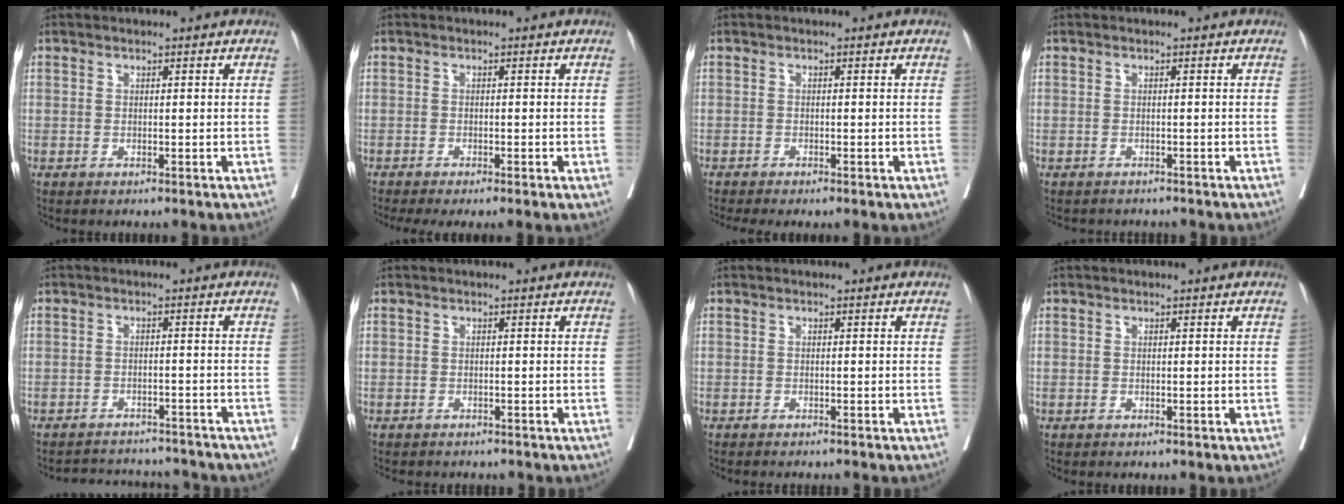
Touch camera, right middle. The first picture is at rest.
{"total": 5.1, "force": [-3.5, 0.8, 3.6], "torque": [-0.049, -0.013, -0.055]}
{"total": 3.0, "force": [-2.2, 0.5, 1.9], "torque": [-0.023, -0.006, -0.032]}
{"total": 3.2, "force": [-2.9, 1.3, 0.5], "torque": [-0.010, -0.003, -0.041]}
{"total": 10.5, "force": [-10.0, 2.7, 1.7], "torque": [-0.031, 0.013, -0.122]}
{"total": 4.3, "force": [-3.8, 1.7, 1.2], "torque": [-0.015, -0.002, -0.048]}
{"total": 3.6, "force": [-3.4, 0.1, 1.3], "torque": [-0.013, -0.005, -0.045]}
{"total": 0.0}